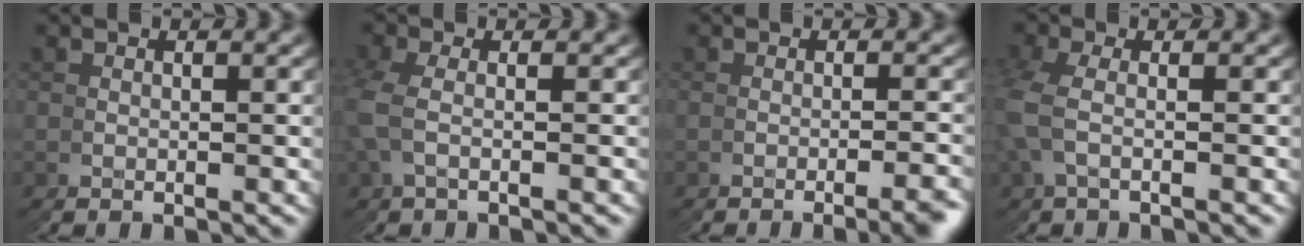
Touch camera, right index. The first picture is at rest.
{"total": 1.6, "force": [1.6, 0.0, -0.4], "torque": [-0.012, 0.014, 0.023]}
{"total": 1.7, "force": [-1.2, -1.2, 0.5], "torque": [-0.001, 0.015, -0.025]}
{"total": 1.9, "force": [1.8, 0.3, -0.3], "torque": [-0.017, 0.015, 0.027]}